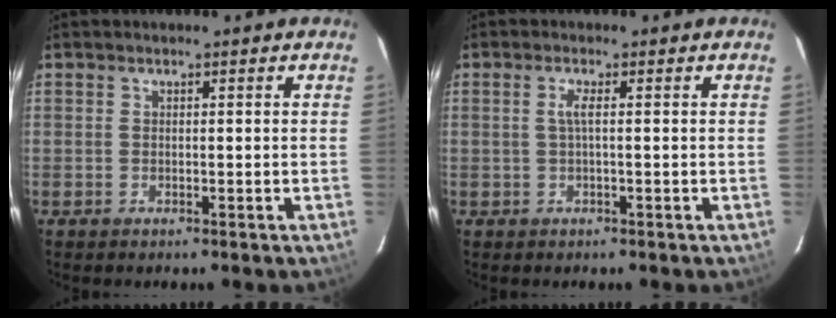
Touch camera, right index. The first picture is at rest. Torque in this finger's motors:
{"motor_torque": [0.26, 0.20, 0.20, 0.04]}